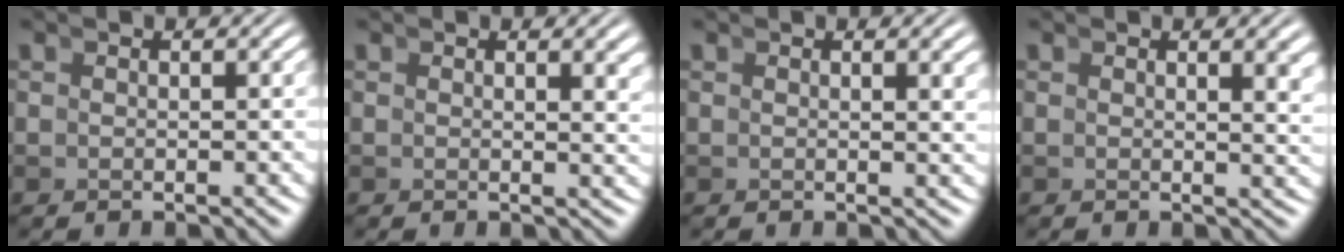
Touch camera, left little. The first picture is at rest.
{"total": 1.2, "force": [0.9, -0.3, 0.8], "torque": [-0.010, -0.004, 0.011]}
{"total": 1.0, "force": [0.6, -0.4, 0.7], "torque": [-0.009, 0.000, 0.008]}
{"total": 1.6, "force": [0.9, -0.3, 1.3], "torque": [-0.012, -0.005, 0.012]}